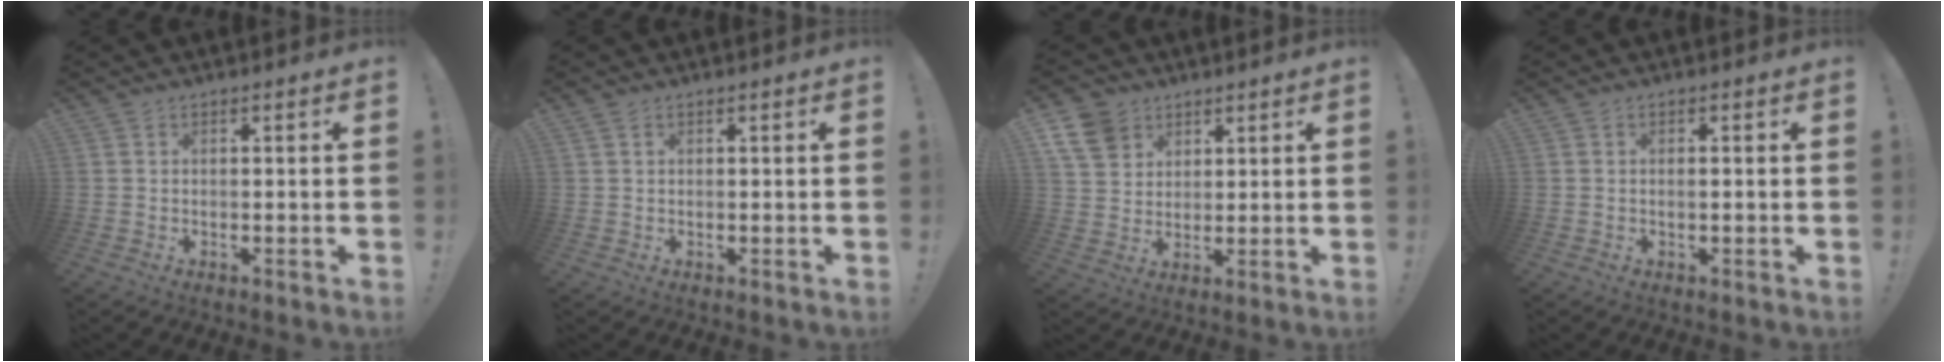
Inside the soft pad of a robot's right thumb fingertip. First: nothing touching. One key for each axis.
{"total": 1.1, "fx": 0.6, "fy": 0.8, "fz": 0.5, "tx": -0.015, "ty": 0.005, "tz": 0.013}
{"total": 9.9, "fx": 5.5, "fy": 7.4, "fz": 3.5, "tx": -0.064, "ty": -0.022, "tz": 0.113}
{"total": 0.8, "fx": 0.1, "fy": 0.0, "fz": 0.8, "tx": -0.010, "ty": -0.003, "tz": 0.000}